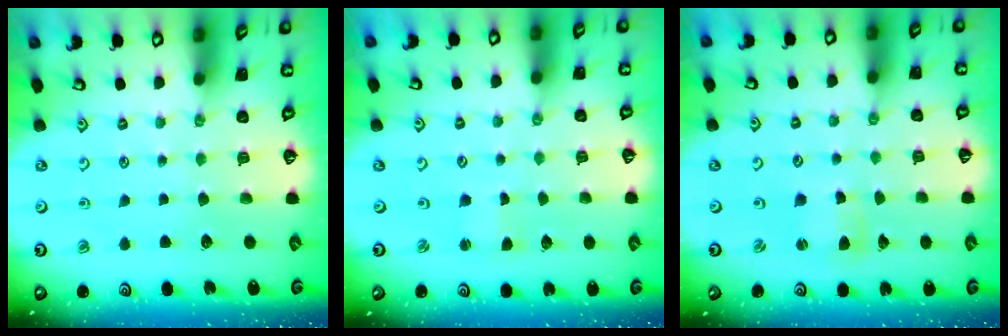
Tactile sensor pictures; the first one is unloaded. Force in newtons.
{"total": 1.1, "press": 1.1, "slide": 0.2}
{"total": 2.8, "press": 2.8, "slide": 0.3}